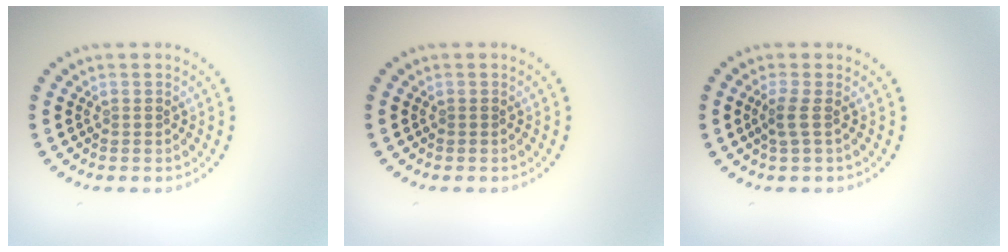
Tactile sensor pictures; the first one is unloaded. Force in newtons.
{"total": 0.0}
{"total": 1.6, "press": 1.1, "slide": 1.2}